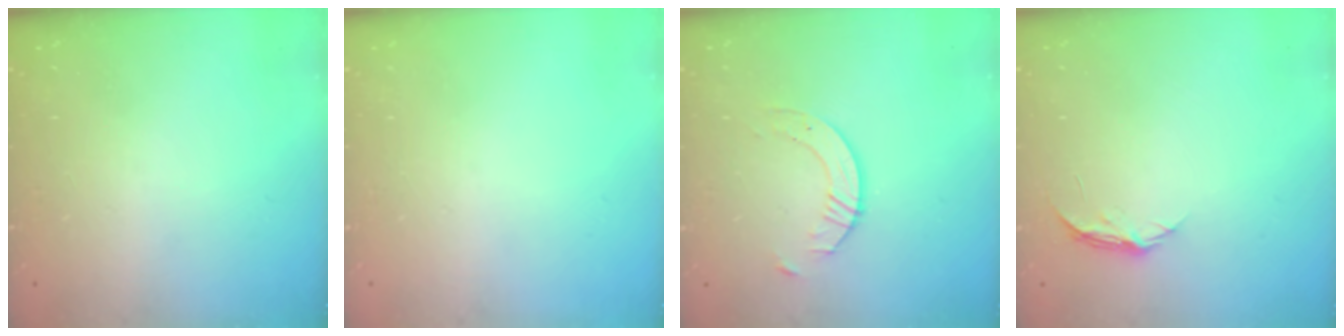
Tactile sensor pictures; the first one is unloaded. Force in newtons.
{"total": 0.0}
{"total": 5.0, "press": 5.0, "slide": 0.5}
{"total": 4.5, "press": 4.5, "slide": 0.5}